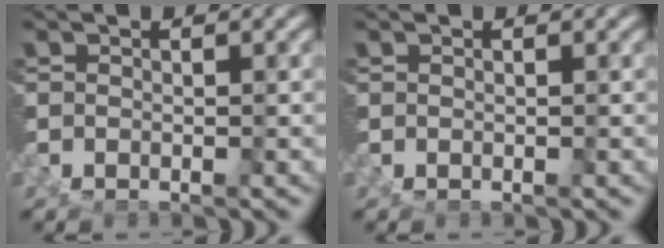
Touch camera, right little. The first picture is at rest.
{"total": 0.0}